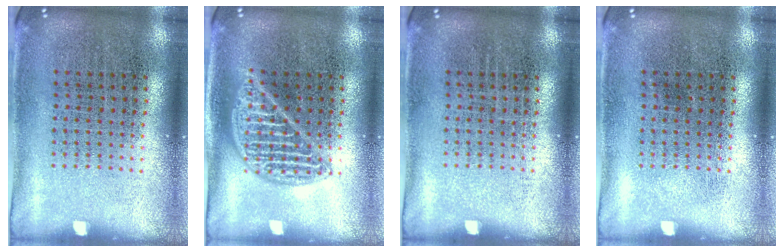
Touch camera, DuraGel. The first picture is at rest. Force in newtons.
{"total": 2.1, "press": 2.1, "slide": 0.2}
{"total": 0.0}
{"total": 0.0}